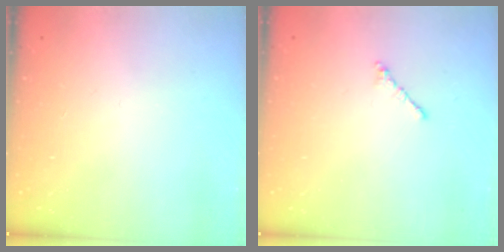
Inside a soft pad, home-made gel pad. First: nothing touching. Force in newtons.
{"total": 0.9, "press": 0.7, "slide": 0.5}